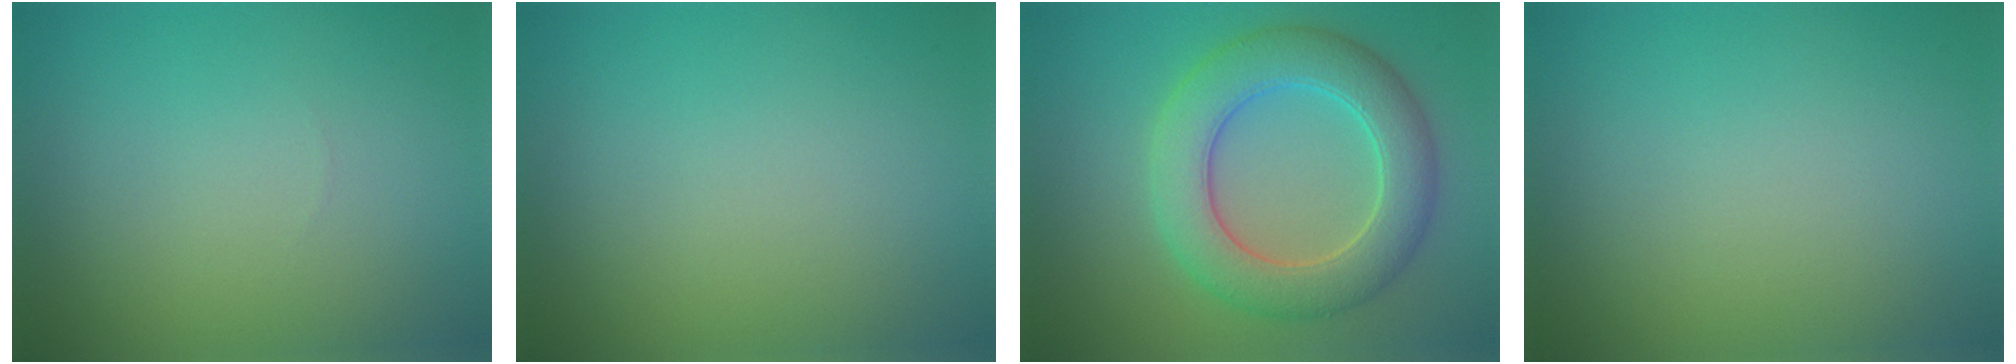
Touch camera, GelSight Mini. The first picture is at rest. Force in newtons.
{"total": 0.0}
{"total": 7.1, "press": 7.1, "slide": 0.3}
{"total": 0.0}